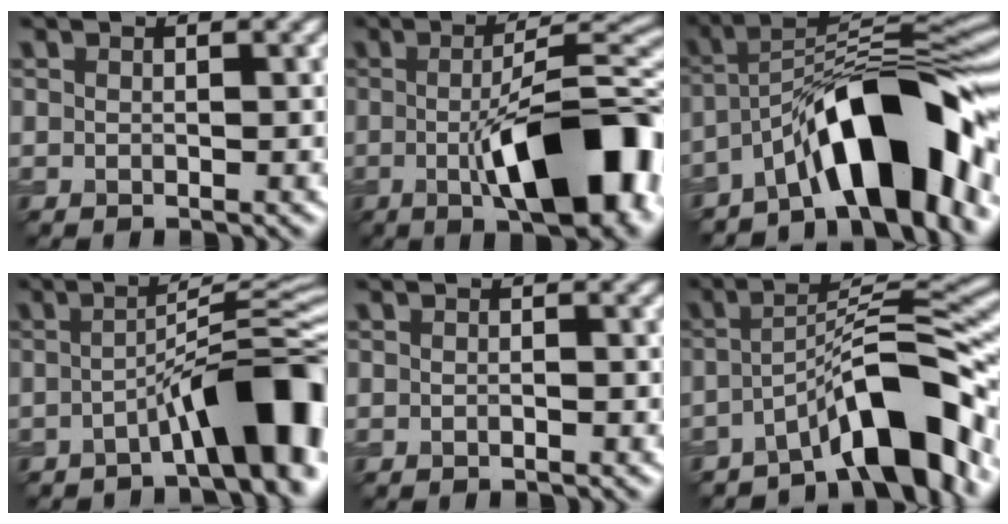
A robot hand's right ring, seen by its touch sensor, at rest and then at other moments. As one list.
[{"total": 12.0, "force": [-2.4, 3.8, 11.2], "torque": [-0.158, 0.001, -0.030]}, {"total": 12.1, "force": [-6.1, 3.9, 9.7], "torque": [-0.123, 0.031, -0.103]}, {"total": 9.1, "force": [-3.5, 1.8, 8.2], "torque": [-0.099, 0.028, -0.051]}, {"total": 0.0}, {"total": 8.8, "force": [-5.5, 2.0, 6.6], "torque": [-0.090, 0.023, -0.090]}]